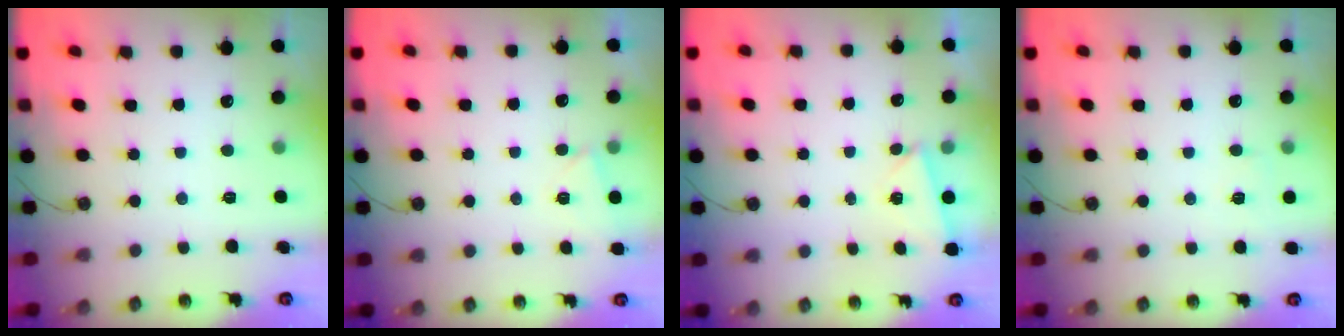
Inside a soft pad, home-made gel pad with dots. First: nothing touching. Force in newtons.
{"total": 3.7, "press": 2.4, "slide": 2.8}
{"total": 2.6, "press": 1.6, "slide": 2.0}
{"total": 3.4, "press": 2.6, "slide": 2.2}